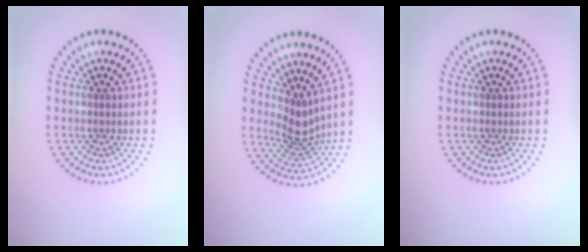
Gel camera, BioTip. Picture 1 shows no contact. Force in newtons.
{"total": 3.0, "press": 2.2, "slide": 2.0}
{"total": 0.0}